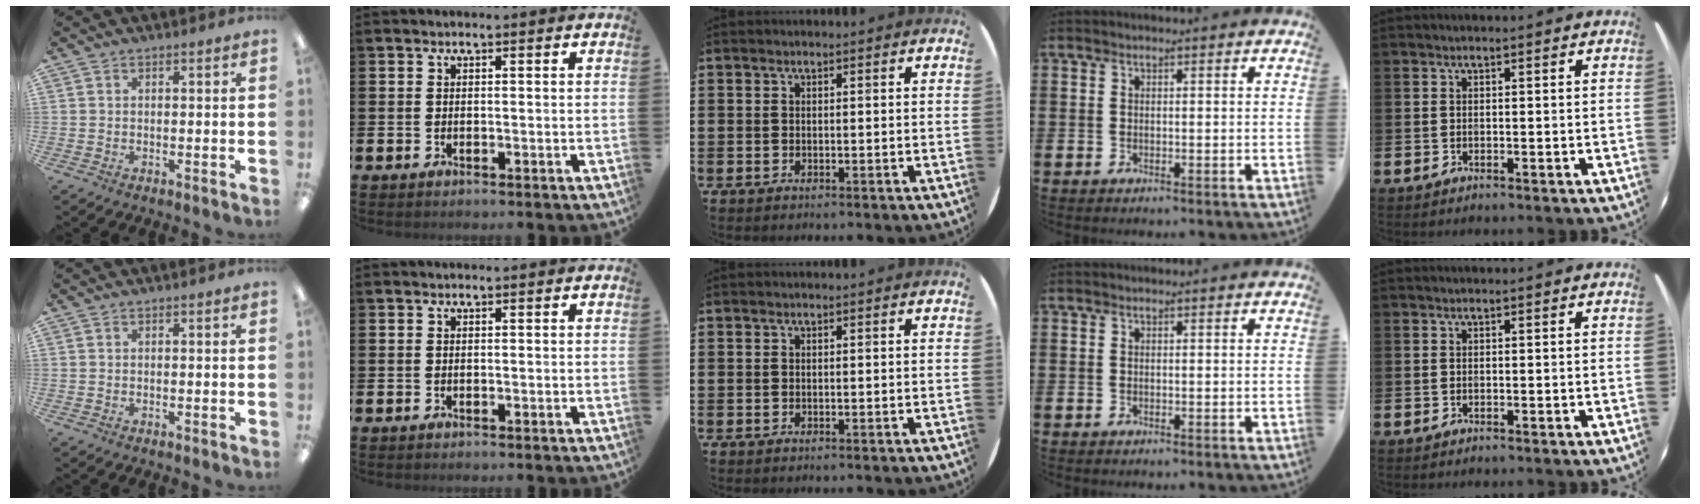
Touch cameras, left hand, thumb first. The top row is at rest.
{}